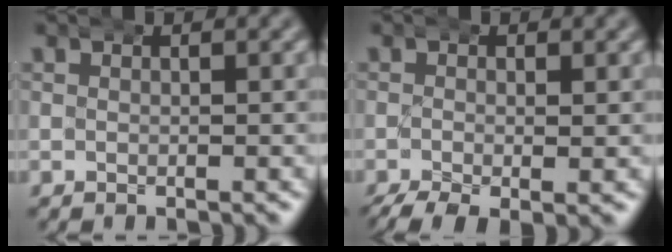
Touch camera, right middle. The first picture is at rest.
{"total": 3.7, "force": [-2.6, 1.2, 2.3], "torque": [-0.045, -0.021, -0.033]}